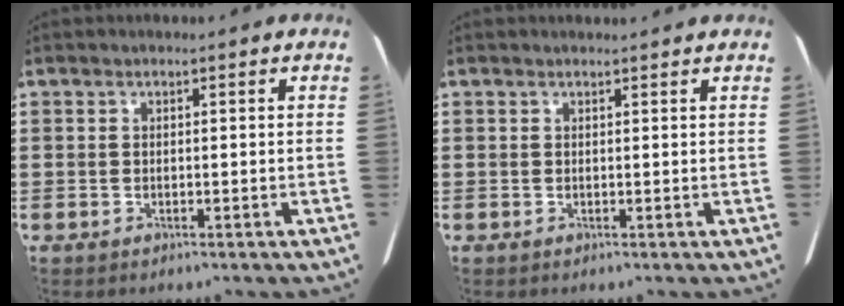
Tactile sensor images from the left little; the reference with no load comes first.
{"total": 0.7, "force": [0.7, 0.0, 0.2], "torque": [0.002, -0.002, 0.011]}